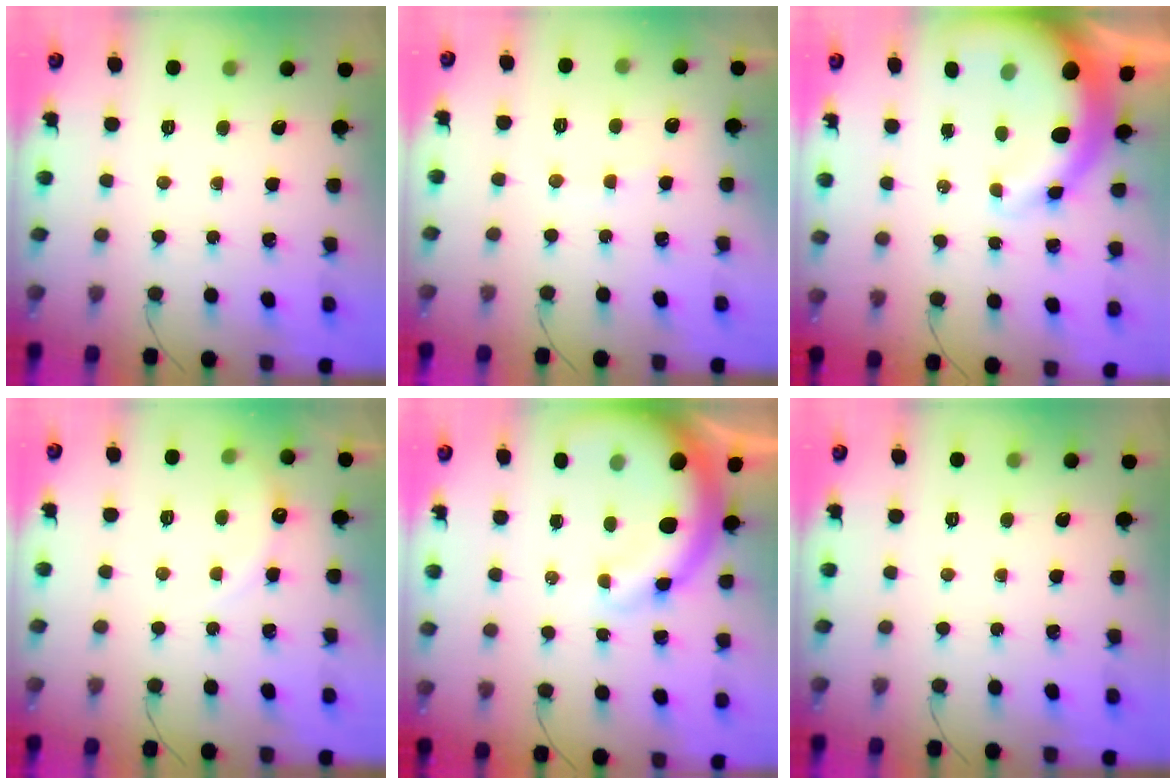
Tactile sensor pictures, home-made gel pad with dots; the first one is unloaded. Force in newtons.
{"total": 5.2, "press": 5.1, "slide": 0.9}
{"total": 13.5, "press": 13.2, "slide": 2.8}
{"total": 6.4, "press": 6.2, "slide": 1.6}
{"total": 12.3, "press": 12.1, "slide": 2.6}
{"total": 0.0}